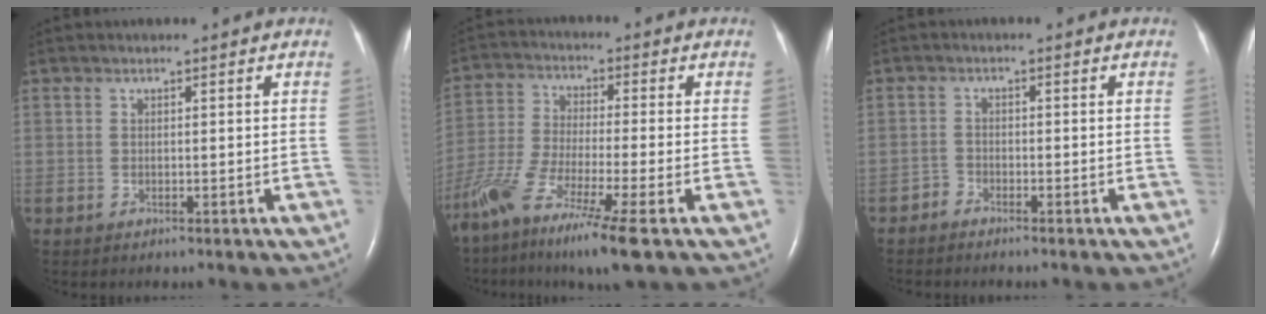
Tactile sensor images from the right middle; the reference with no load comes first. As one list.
[{"total": 13.8, "force": [-8.8, 0.1, 10.6], "torque": [-0.230, -0.045, -0.167]}, {"total": 1.3, "force": [-1.2, 0.5, -0.2], "torque": [0.005, 0.001, -0.026]}]